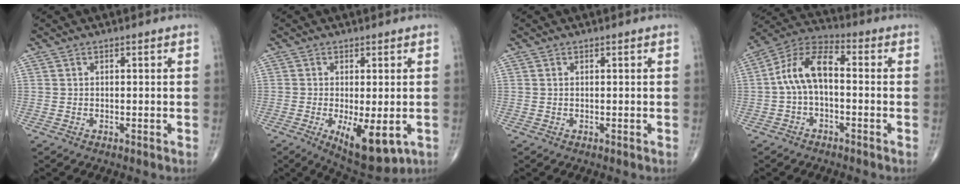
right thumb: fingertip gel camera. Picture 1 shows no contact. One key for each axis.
{"total": 9.9, "fx": -2.8, "fy": 3.8, "fz": 8.7, "tx": -0.128, "ty": -0.019, "tz": -0.032}
{"total": 0.0}
{"total": 10.4, "fx": -0.5, "fy": 5.5, "fz": 8.8, "tx": -0.165, "ty": 0.039, "tz": -0.020}